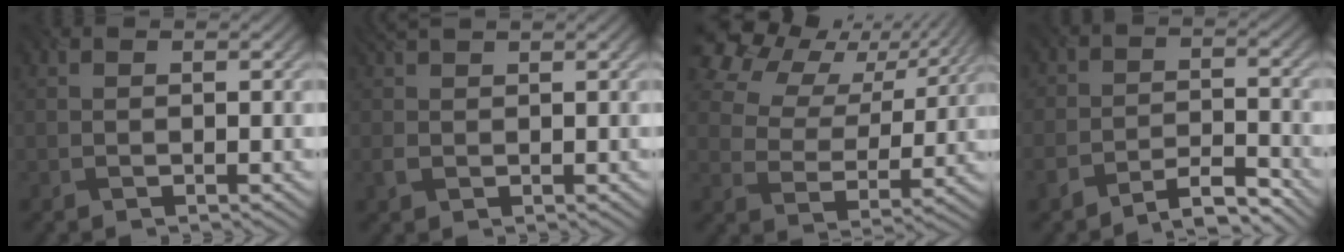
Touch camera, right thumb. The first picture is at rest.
{"total": 1.6, "force": [1.2, 0.8, 0.7], "torque": [-0.027, 0.003, 0.023]}
{"total": 13.0, "force": [8.5, 7.5, 6.4], "torque": [-0.167, 0.016, 0.158]}
{"total": 5.1, "force": [-4.4, 1.9, 1.8], "torque": [-0.027, 0.000, -0.090]}